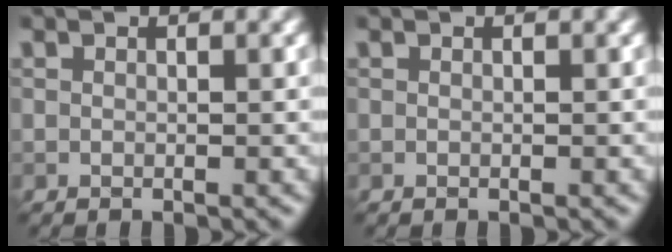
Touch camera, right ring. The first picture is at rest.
{"total": 0.0}